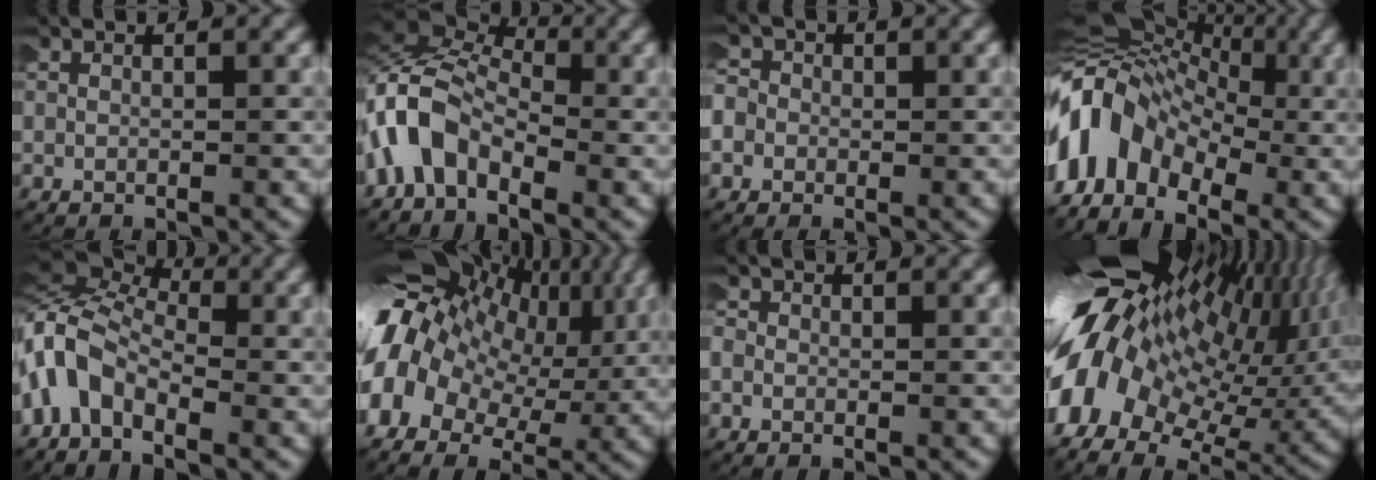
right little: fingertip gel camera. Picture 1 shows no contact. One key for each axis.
{"total": 7.2, "fx": -0.5, "fy": 5.4, "fz": 4.7, "tx": -0.129, "ty": -0.008, "tz": -0.010}
{"total": 4.2, "fx": 0.1, "fy": 3.9, "fz": 1.5, "tx": -0.042, "ty": 0.007, "tz": -0.013}
{"total": 13.7, "fx": -0.1, "fy": 11.3, "fz": 7.7, "tx": -0.201, "ty": -0.009, "tz": -0.009}
{"total": 7.1, "fx": -0.7, "fy": 5.7, "fz": 4.2, "tx": -0.122, "ty": -0.015, "tz": -0.013}
{"total": 16.8, "fx": 3.2, "fy": 12.8, "fz": 10.4, "tx": -0.187, "ty": 0.030, "tz": 0.022}
{"total": 2.3, "fx": 0.2, "fy": 2.2, "fz": 0.8, "tx": -0.024, "ty": 0.004, "tz": -0.007}
{"total": 21.1, "fx": 2.3, "fy": 15.2, "fz": 14.4, "tx": -0.200, "ty": 0.035, "tz": 0.008}